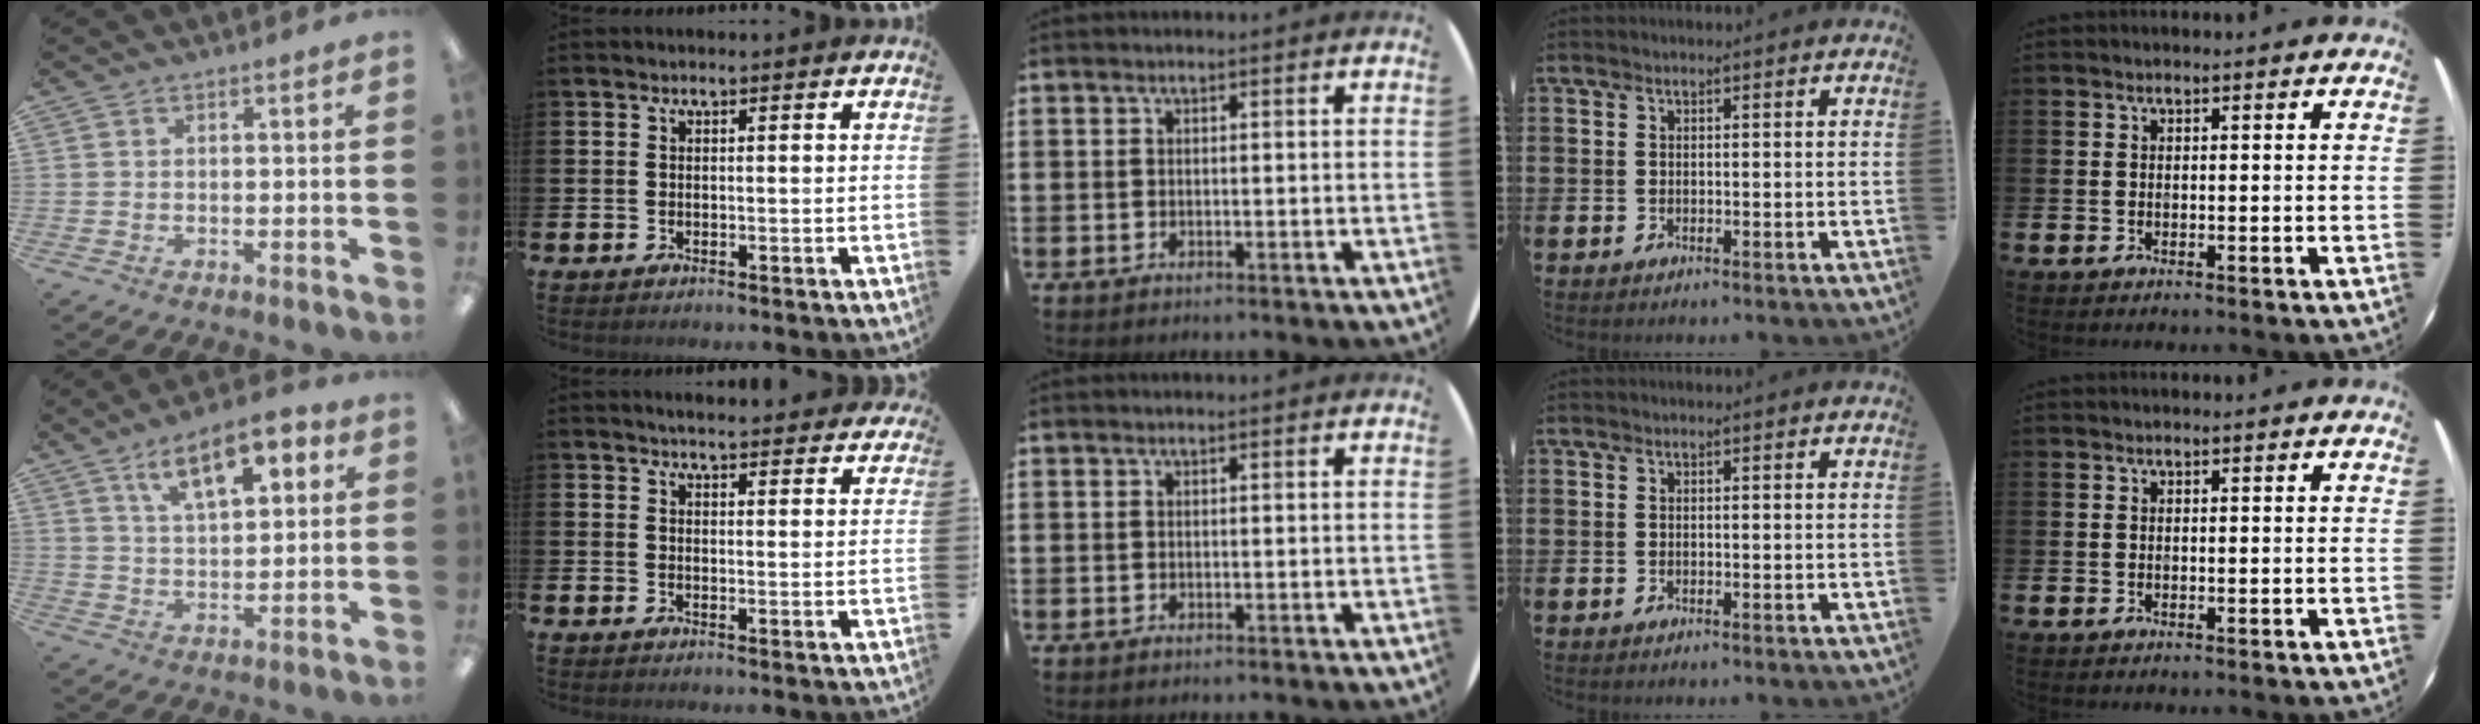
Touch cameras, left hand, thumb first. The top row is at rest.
{"thumb": {"total": 11.5, "force": [6.5, 5.0, 8.0], "torque": [-0.119, -0.019, 0.110]}, "index": {"total": 3.9, "force": [3.9, 0.2, 0.3], "torque": [-0.012, -0.023, 0.070]}}